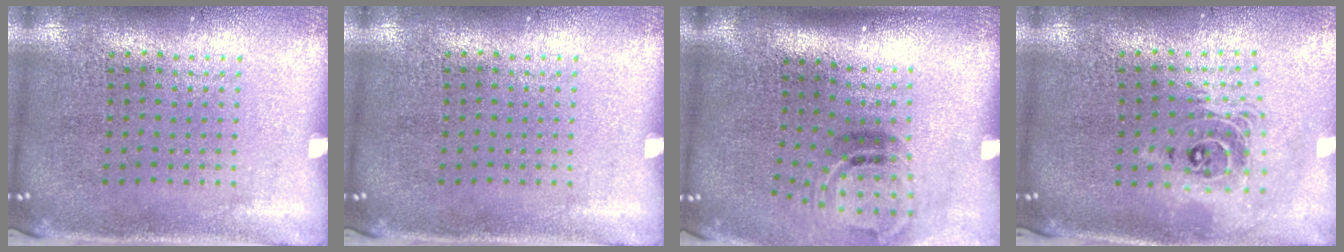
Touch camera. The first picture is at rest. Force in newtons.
{"total": 0.0}
{"total": 1.9, "press": 1.2, "slide": 1.5}
{"total": 2.0, "press": 1.6, "slide": 1.3}